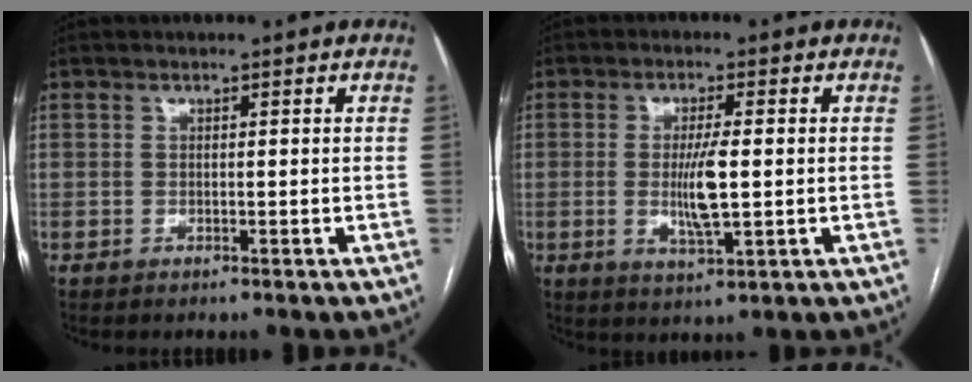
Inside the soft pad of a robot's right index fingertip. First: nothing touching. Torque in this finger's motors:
{"motor_torque": [1.11, -0.07, 0.61, 0.15]}